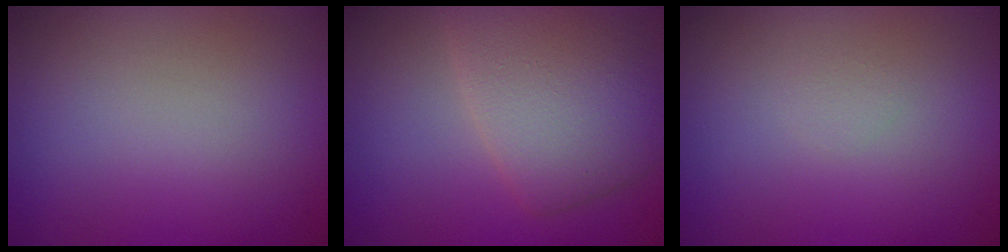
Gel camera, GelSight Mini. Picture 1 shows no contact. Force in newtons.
{"total": 5.5, "press": 5.5, "slide": 0.2}
{"total": 0.5, "press": 0.5, "slide": 0.0}